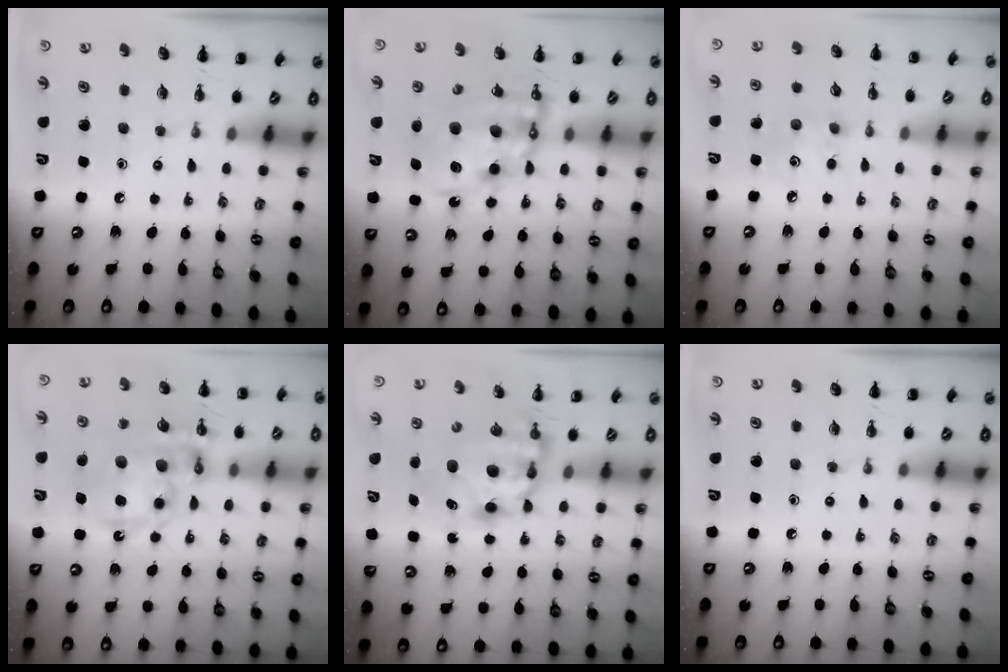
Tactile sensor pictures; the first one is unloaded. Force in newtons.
{"total": 14.6, "press": 14.2, "slide": 3.6}
{"total": 5.2, "press": 5.1, "slide": 1.1}
{"total": 16.9, "press": 16.4, "slide": 4.0}
{"total": 7.9, "press": 7.6, "slide": 2.1}
{"total": 0.0}